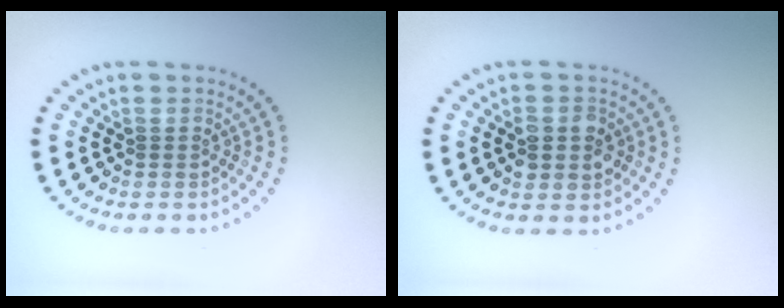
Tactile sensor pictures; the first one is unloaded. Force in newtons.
{"total": 2.6, "press": 2.6, "slide": 0.3}